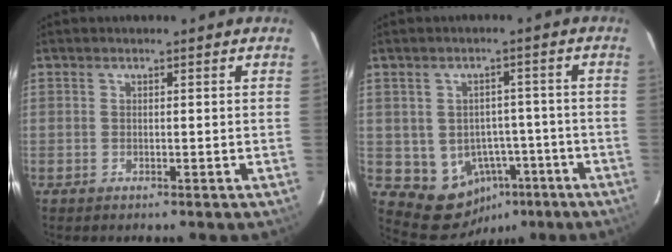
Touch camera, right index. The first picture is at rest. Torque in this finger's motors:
{"motor_torque": [1.03, -1.11, 0.16, -0.01]}